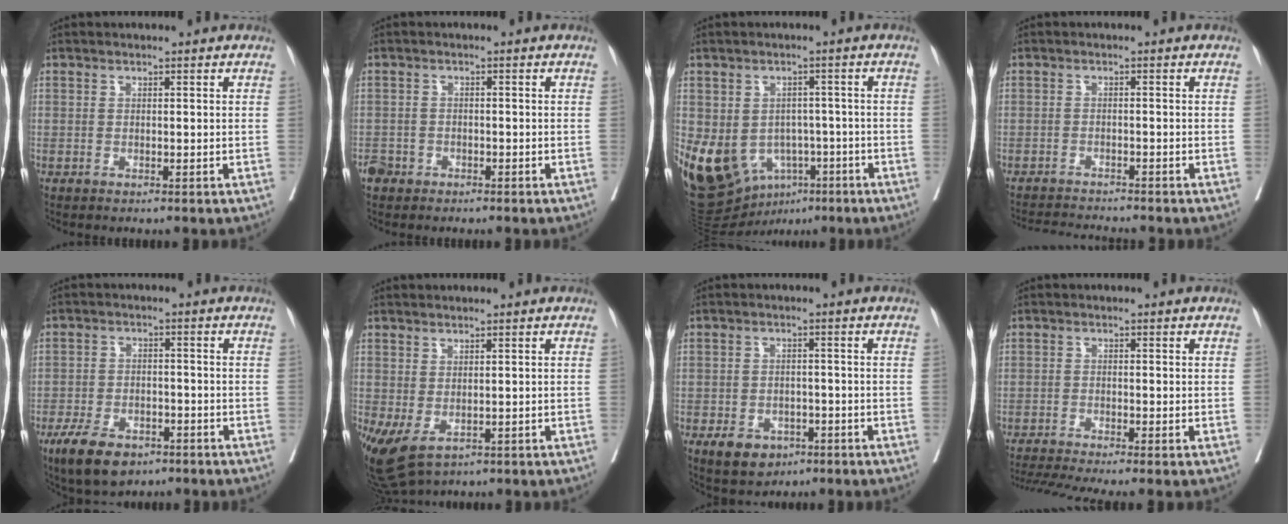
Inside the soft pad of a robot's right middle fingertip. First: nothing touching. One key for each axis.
{"total": 2.0, "fx": -1.6, "fy": 1.1, "fz": 0.4, "tx": -0.012, "ty": 0.004, "tz": -0.030}
{"total": 14.2, "fx": -5.4, "fy": 10.8, "fz": 7.5, "tx": -0.153, "ty": 0.009, "tz": -0.066}
{"total": 5.4, "fx": -5.3, "fy": -0.5, "fz": 1.0, "tx": -0.012, "ty": -0.015, "tz": -0.085}
{"total": 8.5, "fx": -5.5, "fy": 4.2, "fz": 4.9, "tx": -0.090, "ty": -0.008, "tz": -0.089}
{"total": 5.7, "fx": -1.7, "fy": 2.7, "fz": 4.7, "tx": -0.088, "ty": -0.014, "tz": -0.011}
{"total": 5.6, "fx": -3.0, "fy": 3.9, "fz": 2.6, "tx": -0.039, "ty": 0.000, "tz": -0.035}
{"total": 6.1, "fx": -5.1, "fy": -0.9, "fz": 3.3, "tx": -0.056, "ty": -0.012, "tz": -0.084}